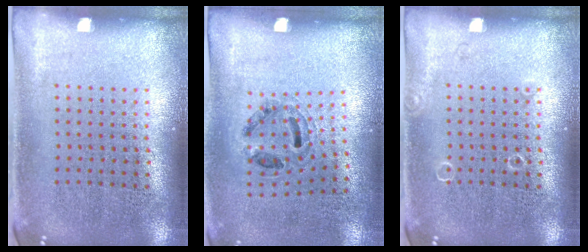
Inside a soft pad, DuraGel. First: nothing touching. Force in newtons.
{"total": 1.0, "press": 0.8, "slide": 0.6}
{"total": 0.5, "press": 0.5, "slide": 0.1}